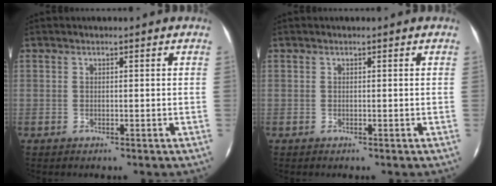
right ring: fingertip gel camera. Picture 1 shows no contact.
{"total": 0.0}